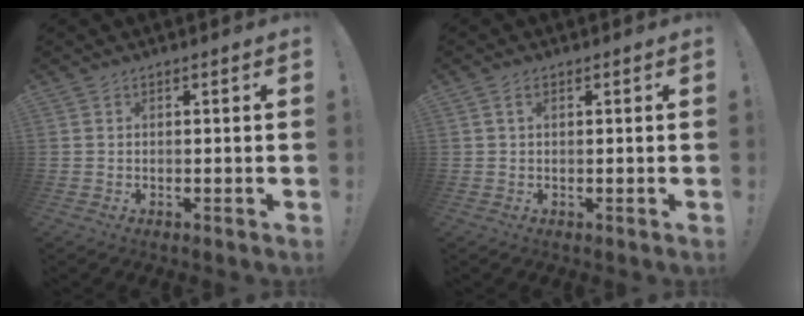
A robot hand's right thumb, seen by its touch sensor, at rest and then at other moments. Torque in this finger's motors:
{"motor_torque": [-0.07, -0.07, -0.21, 0.08, 0.01]}